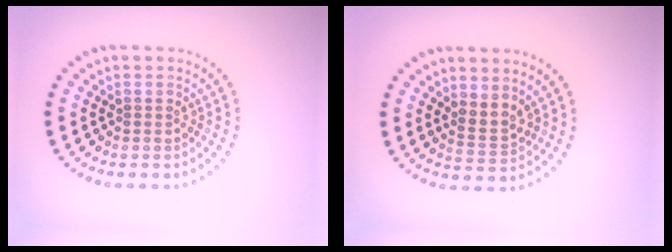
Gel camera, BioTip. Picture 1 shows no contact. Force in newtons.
{"total": 2.0, "press": 1.6, "slide": 1.2}